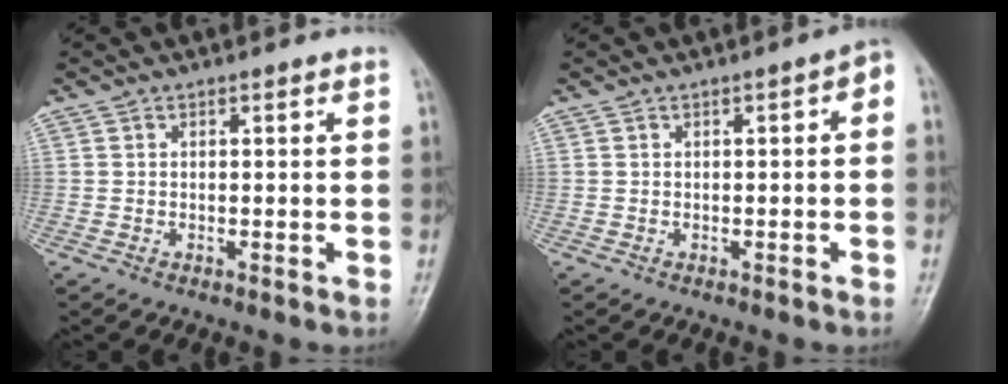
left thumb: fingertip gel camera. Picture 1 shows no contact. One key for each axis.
{"total": 2.5, "fx": -0.2, "fy": 1.0, "fz": 2.3, "tx": -0.021, "ty": 0.017, "tz": -0.010}